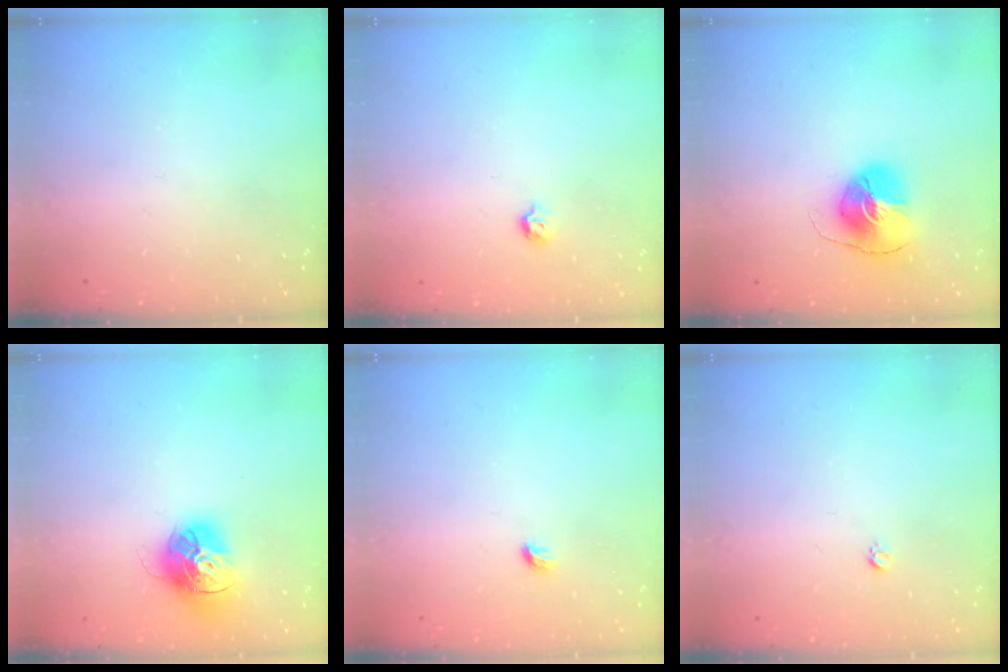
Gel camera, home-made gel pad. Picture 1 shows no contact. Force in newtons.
{"total": 3.2, "press": 3.1, "slide": 0.7}
{"total": 8.2, "press": 8.1, "slide": 1.3}
{"total": 14.9, "press": 14.9, "slide": 1.6}
{"total": 3.6, "press": 3.5, "slide": 1.0}
{"total": 3.1, "press": 3.1, "slide": 0.3}